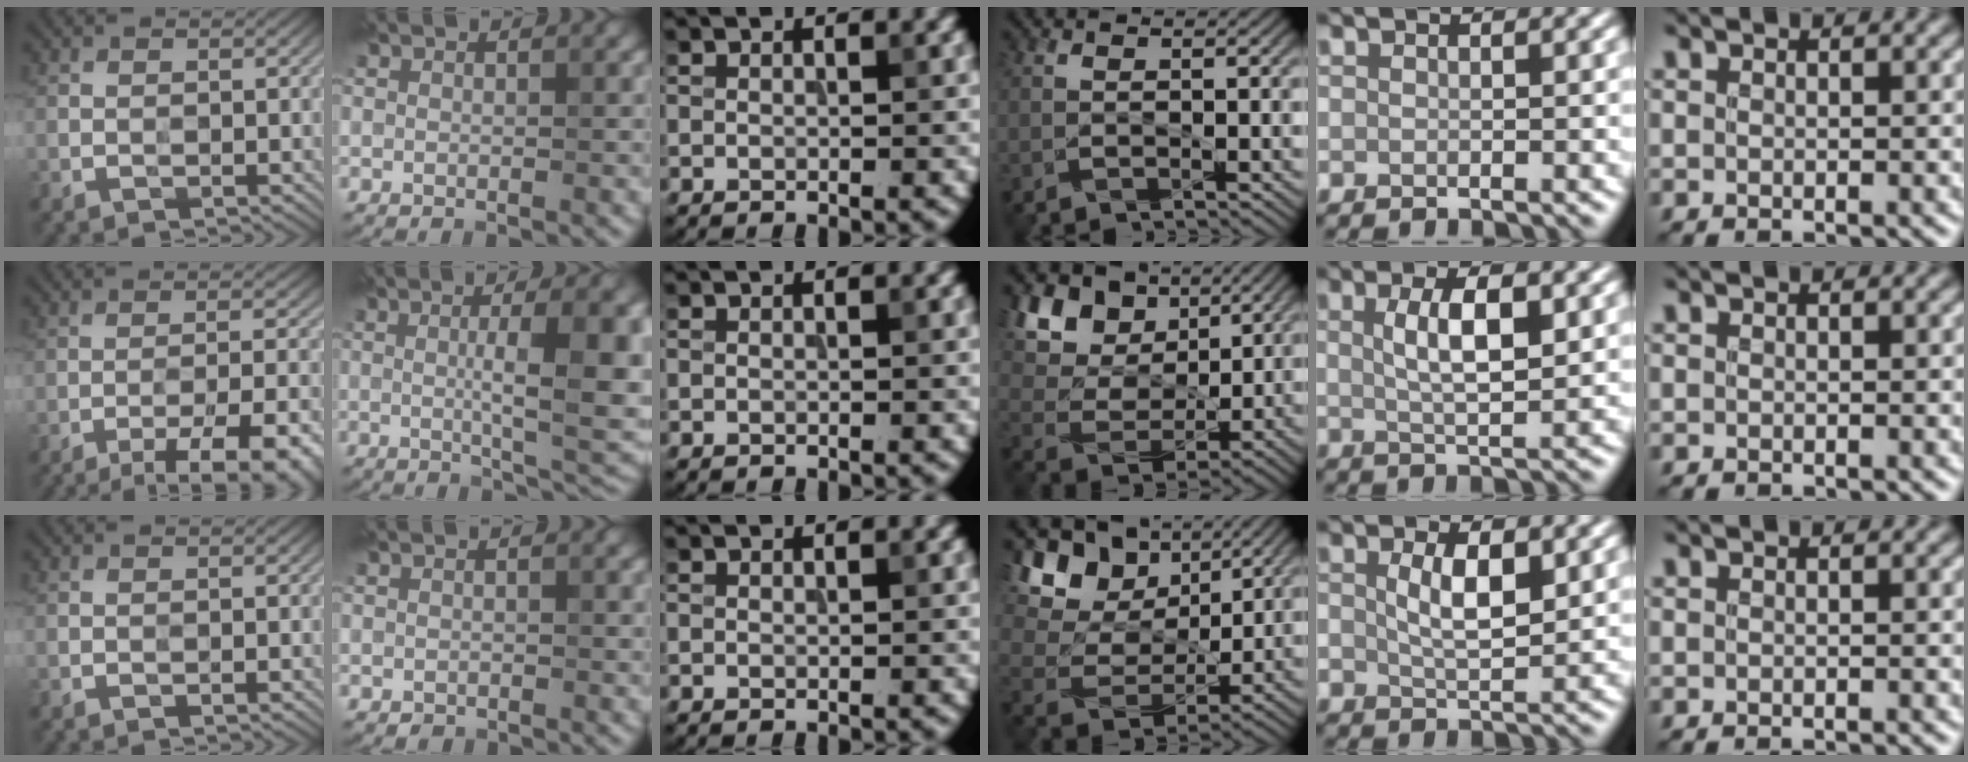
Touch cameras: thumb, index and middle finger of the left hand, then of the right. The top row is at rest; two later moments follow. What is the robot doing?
{"motion": "wipe", "object": "measuring cup"}